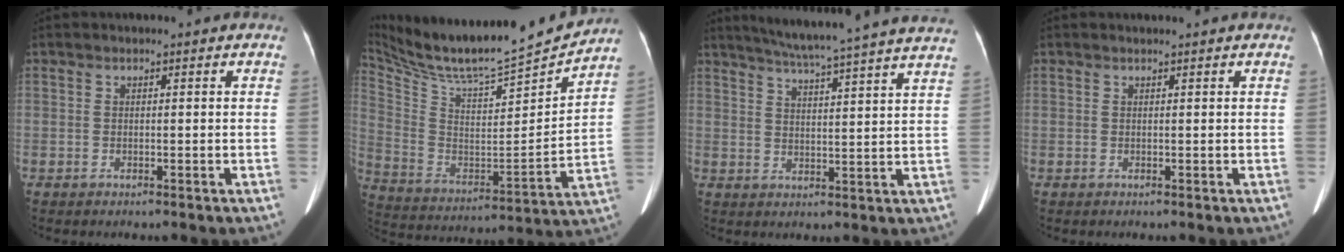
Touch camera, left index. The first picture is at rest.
{"total": 21.0, "force": [19.6, 0.4, 7.5], "torque": [-0.157, -0.047, 0.321]}
{"total": 20.6, "force": [18.3, -1.3, 9.4], "torque": [-0.155, -0.017, 0.235]}
{"total": 0.8, "force": [0.8, 0.0, 0.2], "torque": [-0.007, 0.011, 0.015]}